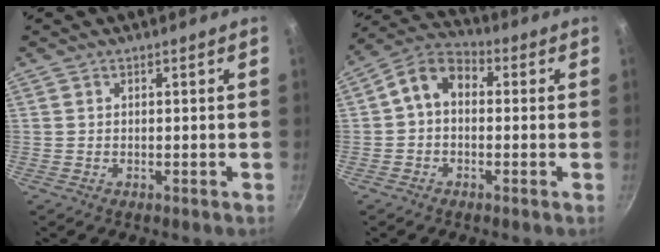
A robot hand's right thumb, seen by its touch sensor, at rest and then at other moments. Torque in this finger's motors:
{"motor_torque": [0.30, 1.88, 0.91, 0.12, 0.03]}